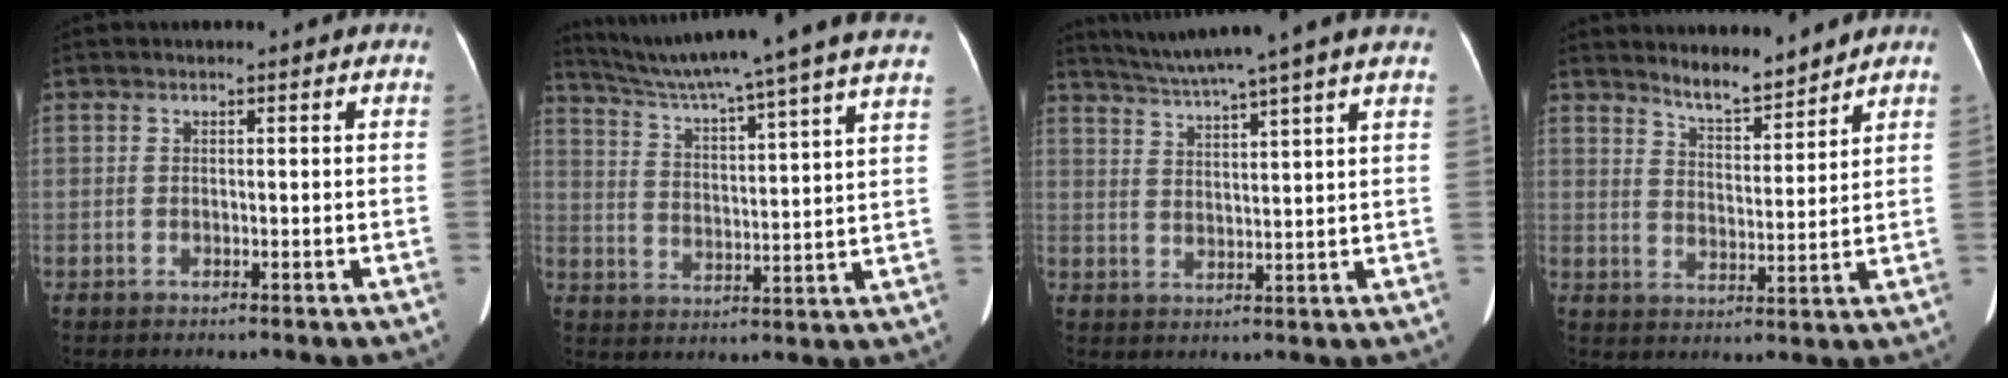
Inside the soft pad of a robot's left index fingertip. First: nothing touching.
{"total": 25.0, "force": [21.9, -1.6, 12.0], "torque": [-0.202, -0.031, 0.299]}
{"total": 11.2, "force": [9.7, -2.1, 5.3], "torque": [-0.097, 0.009, 0.142]}
{"total": 5.6, "force": [5.3, 0.6, 1.7], "torque": [-0.036, -0.012, 0.096]}